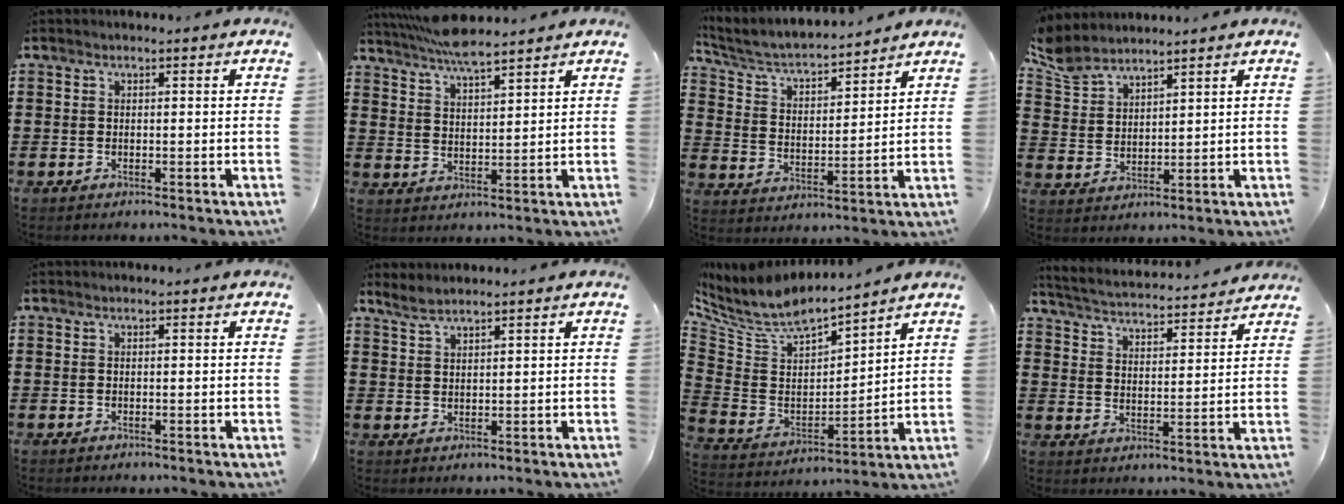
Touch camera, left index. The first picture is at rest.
{"total": 5.4, "force": [5.0, 0.3, 2.0], "torque": [-0.053, -0.018, 0.091]}
{"total": 4.7, "force": [4.3, 0.8, 1.8], "torque": [-0.055, -0.027, 0.068]}
{"total": 5.0, "force": [4.6, 1.4, 1.3], "torque": [-0.045, -0.014, 0.085]}
{"total": 0.0}
{"total": 2.0, "force": [1.9, 0.1, 0.7], "torque": [-0.018, 0.003, 0.036]}
{"total": 6.4, "force": [5.4, 2.0, 2.7], "torque": [-0.085, -0.042, 0.088]}
{"total": 3.5, "force": [3.5, -0.3, 0.2], "torque": [-0.027, -0.031, 0.052]}